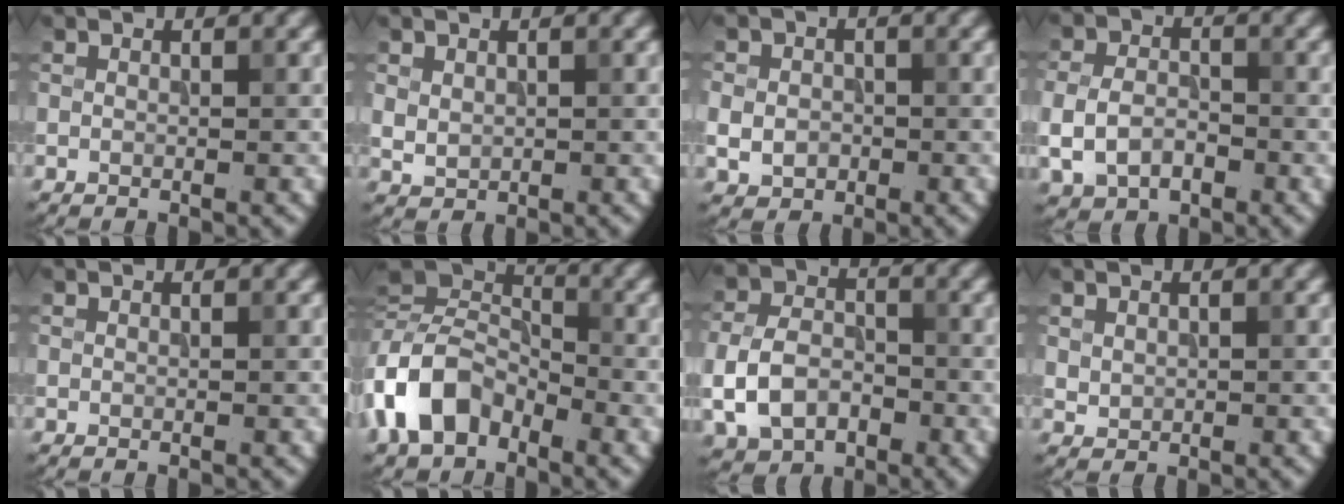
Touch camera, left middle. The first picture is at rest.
{"total": 1.5, "force": [0.3, 1.2, 0.8], "torque": [-0.017, -0.003, 0.011]}
{"total": 2.9, "force": [-0.5, 2.4, 1.5], "torque": [-0.027, -0.005, -0.011]}
{"total": 4.1, "force": [-1.2, 2.9, 2.6], "torque": [-0.055, -0.005, -0.025]}
{"total": 0.0}
{"total": 8.3, "force": [-3.7, 5.4, 5.1], "torque": [-0.099, 0.013, -0.090]}
{"total": 6.0, "force": [-2.0, 4.4, 3.7], "torque": [-0.076, -0.002, -0.042]}
{"total": 0.9, "force": [0.4, 0.8, 0.3], "torque": [-0.006, -0.004, 0.013]}